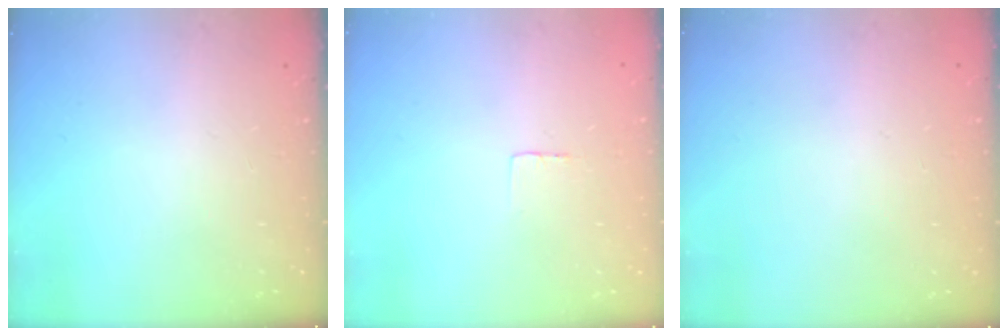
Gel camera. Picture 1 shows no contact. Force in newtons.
{"total": 2.3, "press": 2.3, "slide": 0.1}
{"total": 0.7, "press": 0.6, "slide": 0.3}